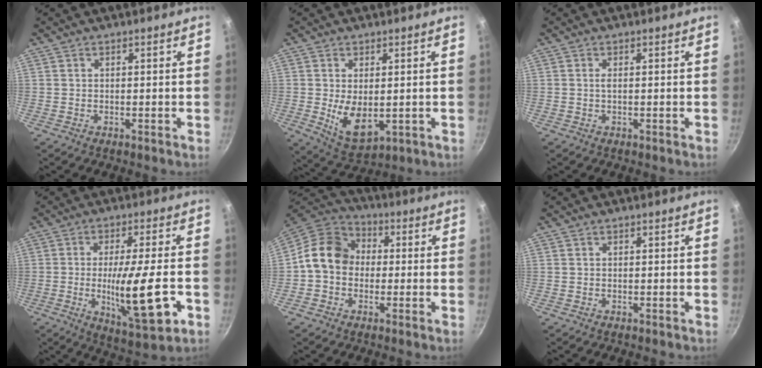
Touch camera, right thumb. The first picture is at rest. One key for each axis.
{"total": 8.3, "fx": -0.3, "fy": 4.6, "fz": 6.9, "tx": -0.115, "ty": -0.019, "tz": 0.013}
{"total": 0.6, "fx": 0.1, "fy": 0.1, "fz": 0.5, "tx": -0.011, "ty": 0.000, "tz": 0.000}
{"total": 15.4, "fx": -3.4, "fy": 3.1, "fz": 14.7, "tx": -0.239, "ty": -0.008, "tz": -0.052}
{"total": 11.8, "fx": -0.1, "fy": 9.8, "fz": 6.5, "tx": -0.077, "ty": 0.034, "tz": -0.026}
{"total": 0.0}